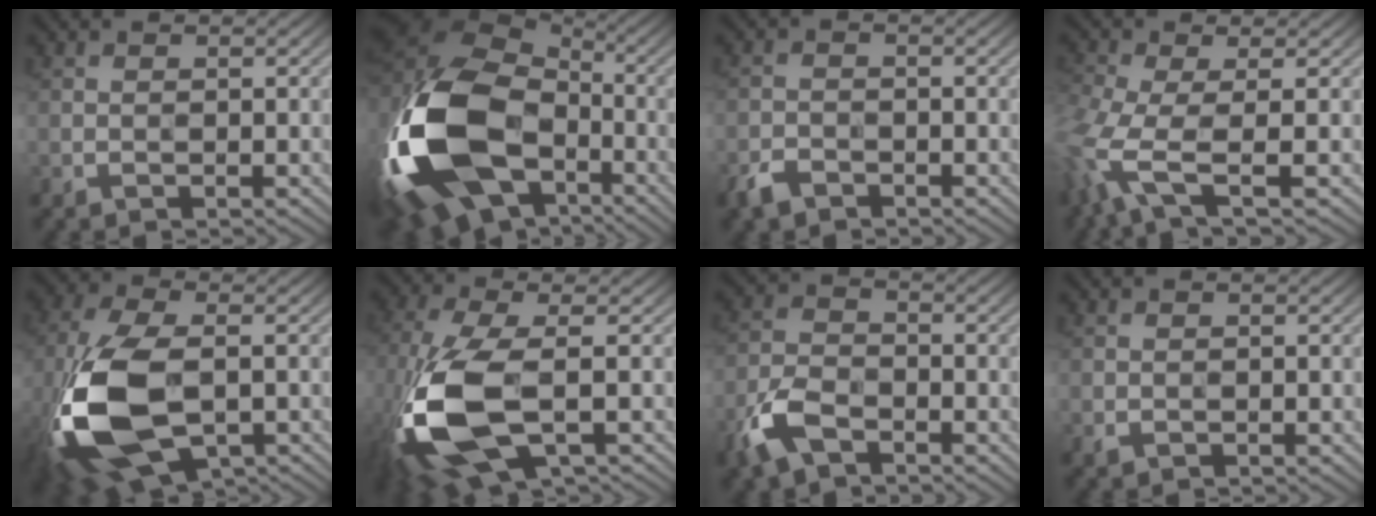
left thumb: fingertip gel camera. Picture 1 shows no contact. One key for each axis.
{"total": 23.0, "fx": -5.4, "fy": 16.1, "fz": 15.5, "tx": -0.388, "ty": -0.037, "tz": -0.086}
{"total": 2.7, "fx": -2.0, "fy": 1.4, "fz": 1.0, "tx": -0.023, "ty": -0.004, "tz": -0.049}
{"total": 7.3, "fx": -2.7, "fy": 2.2, "fz": 6.4, "tx": -0.162, "ty": -0.014, "tz": -0.063}
{"total": 17.8, "fx": -4.5, "fy": 9.5, "fz": 14.3, "tx": -0.346, "ty": -0.032, "tz": -0.080}
{"total": 15.0, "fx": -3.7, "fy": 6.7, "fz": 12.9, "tx": -0.340, "ty": -0.018, "tz": -0.072}
{"total": 6.6, "fx": -4.0, "fy": 3.5, "fz": 4.0, "tx": -0.095, "ty": -0.004, "tz": -0.093}
{"total": 0.6, "fx": -0.3, "fy": 0.5, "fz": 0.3, "tx": -0.006, "ty": -0.004, "tz": -0.005}